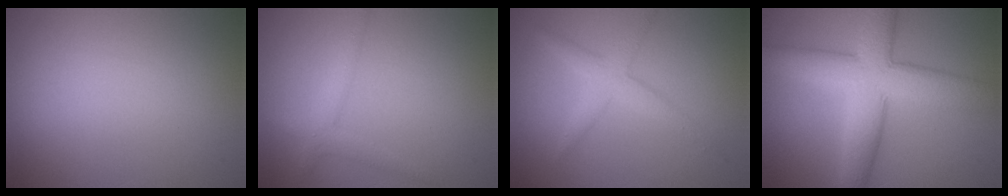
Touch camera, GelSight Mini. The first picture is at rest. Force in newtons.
{"total": 2.0, "press": 2.0, "slide": 0.1}
{"total": 2.5, "press": 2.5, "slide": 0.2}
{"total": 8.3, "press": 8.3, "slide": 0.2}